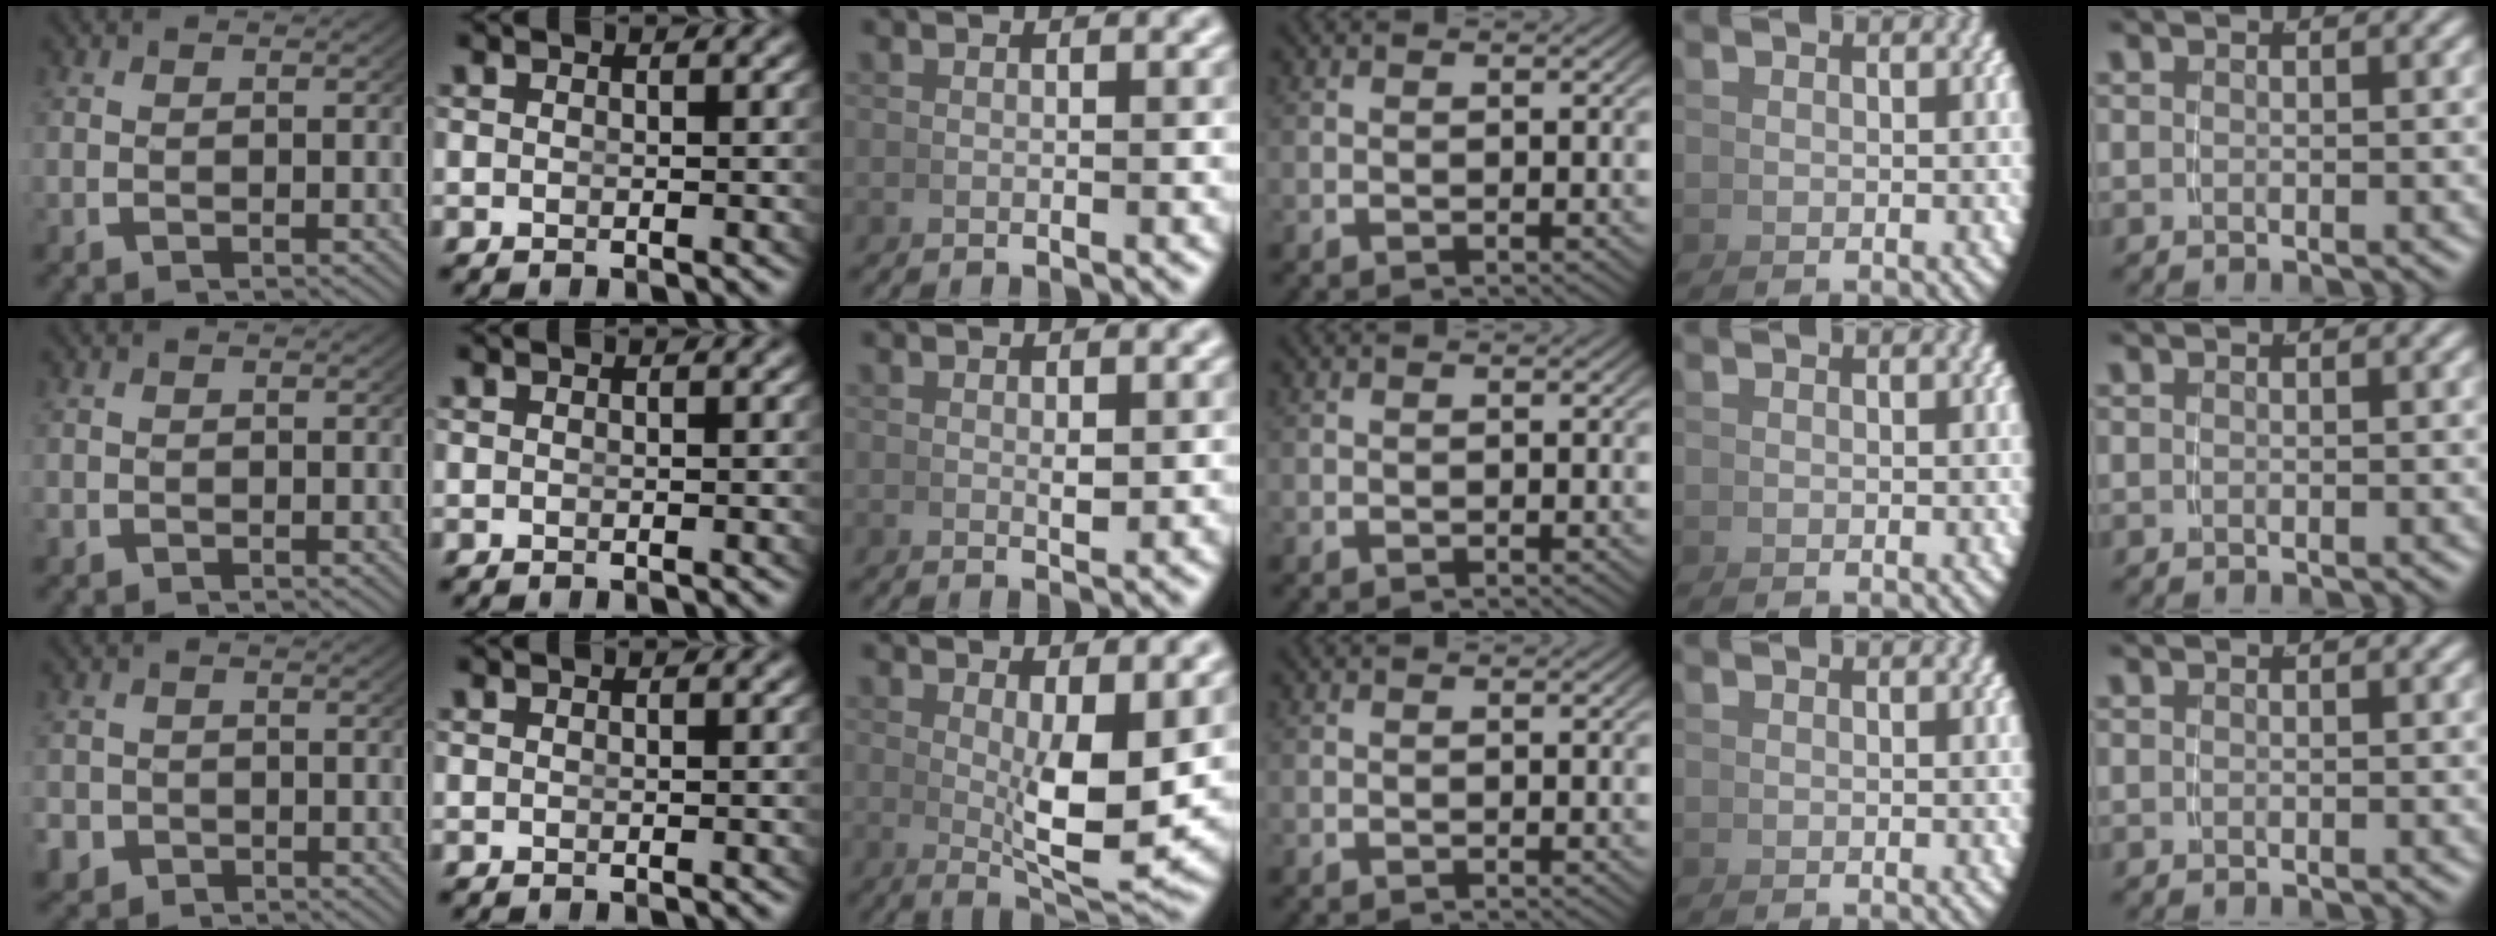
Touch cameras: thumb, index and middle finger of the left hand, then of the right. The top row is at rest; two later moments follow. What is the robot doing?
{"motion": "lift_and_place", "object": "dispenser bottle"}